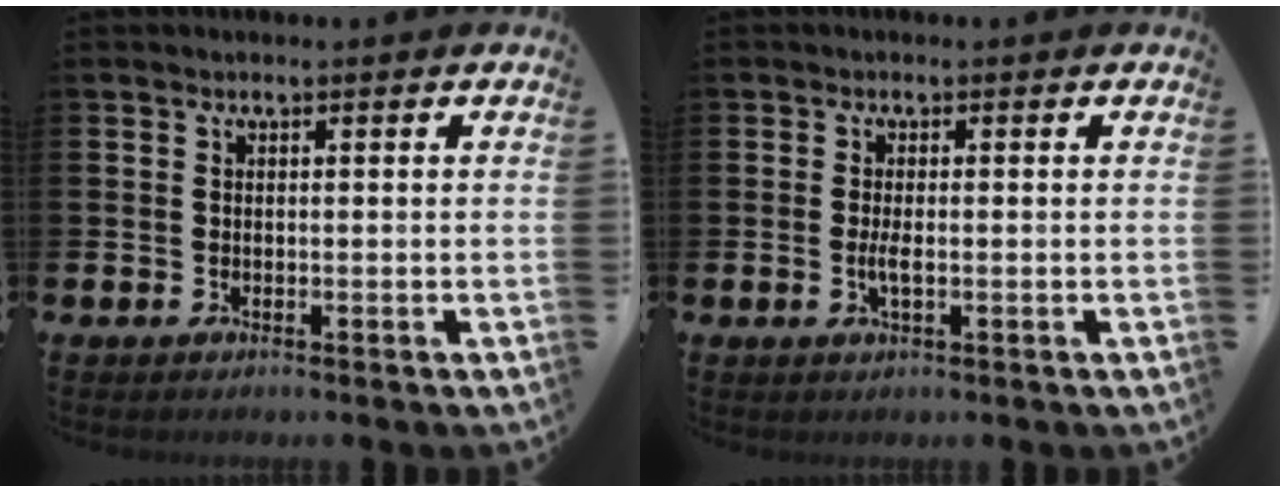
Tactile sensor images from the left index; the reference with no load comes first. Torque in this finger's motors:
{"motor_torque": [0.65, 0.40, 0.12, 0.11]}